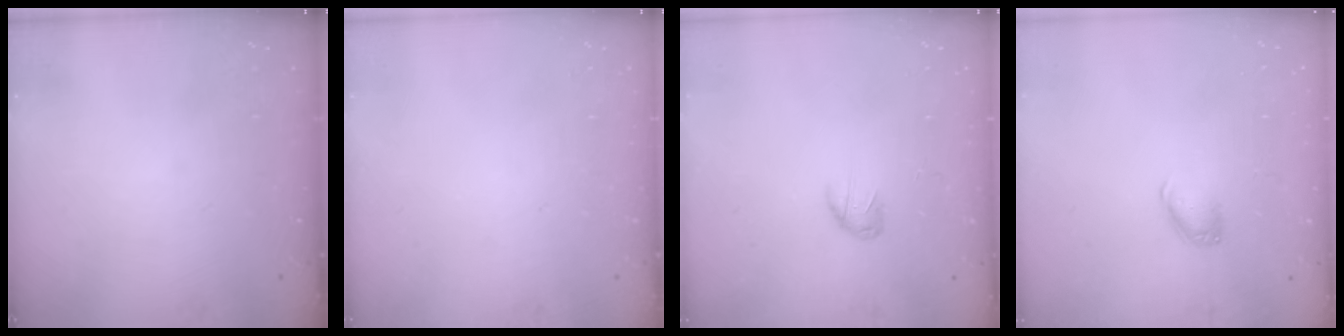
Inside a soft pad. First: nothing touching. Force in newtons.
{"total": 0.0}
{"total": 5.1, "press": 5.0, "slide": 0.8}
{"total": 6.4, "press": 6.4, "slide": 0.8}